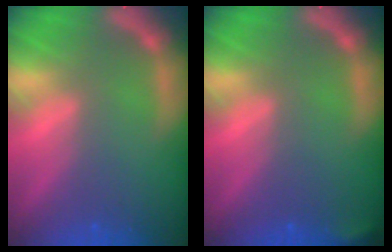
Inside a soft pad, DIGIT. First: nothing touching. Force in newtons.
{"total": 1.4}